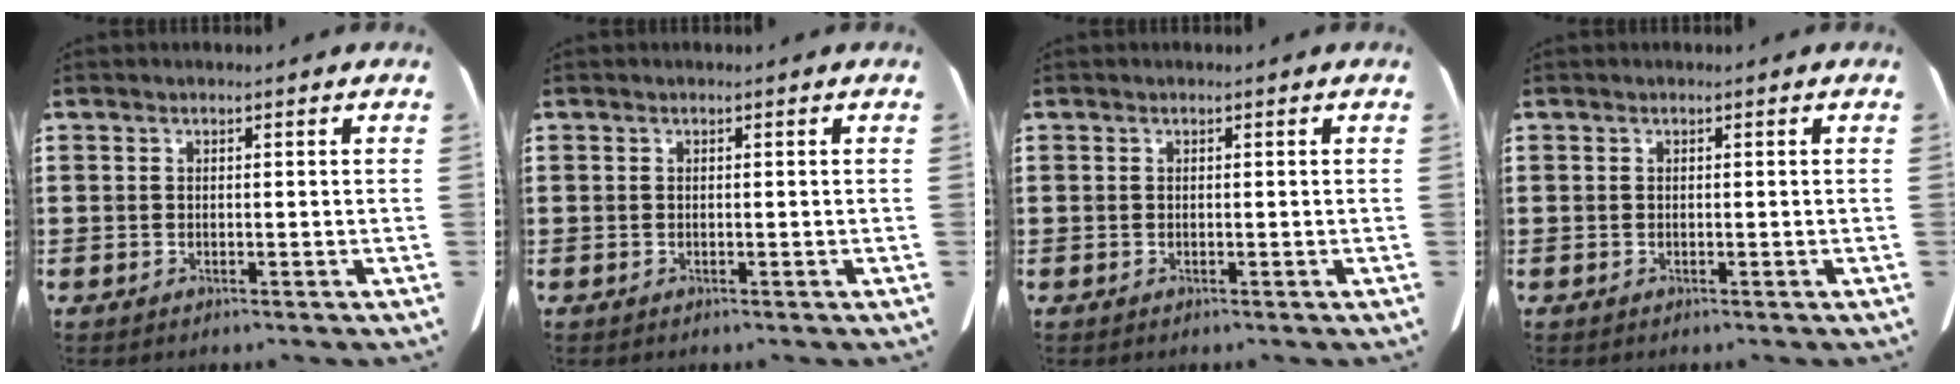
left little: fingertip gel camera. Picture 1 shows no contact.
{"total": 0.0}
{"total": 0.0}
{"total": 0.0}